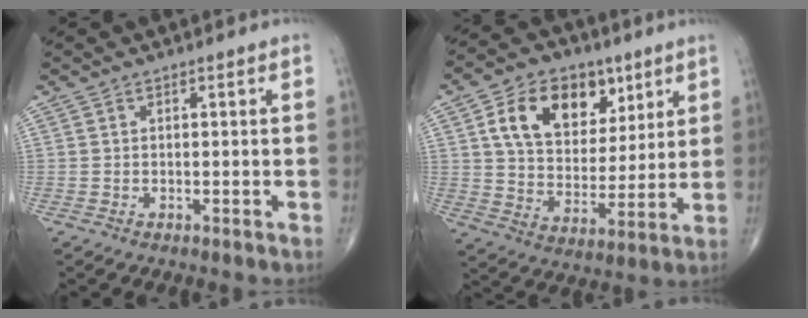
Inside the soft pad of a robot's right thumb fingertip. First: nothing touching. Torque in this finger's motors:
{"motor_torque": [0.51, 2.95, 1.07, 0.56, 0.10]}